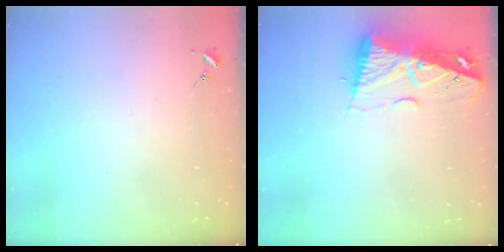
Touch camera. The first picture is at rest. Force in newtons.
{"total": 10.6, "press": 10.5, "slide": 1.1}